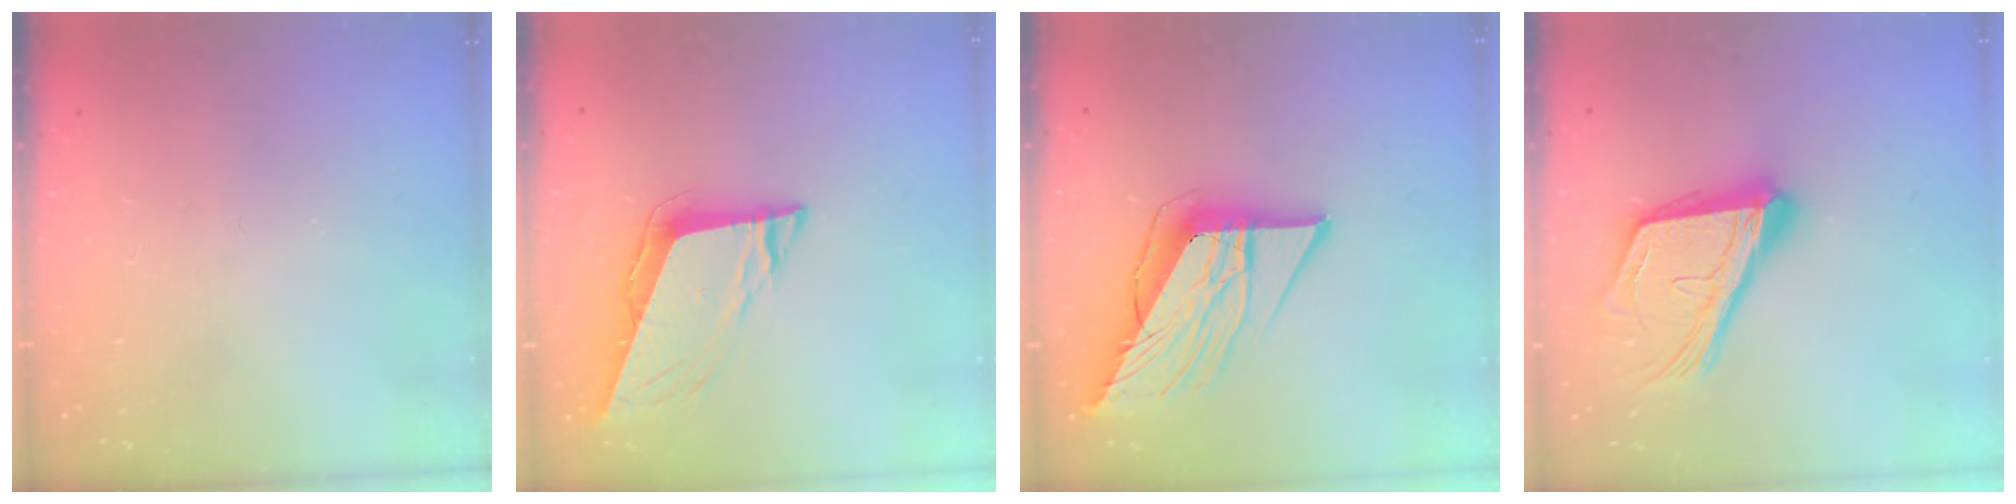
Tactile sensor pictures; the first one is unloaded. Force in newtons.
{"total": 10.4, "press": 9.8, "slide": 3.5}
{"total": 14.7, "press": 14.6, "slide": 1.7}
{"total": 19.7, "press": 19.6, "slide": 2.3}